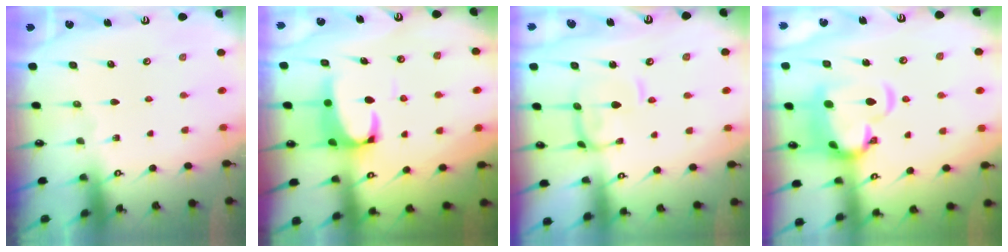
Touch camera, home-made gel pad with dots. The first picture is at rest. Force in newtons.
{"total": 3.7, "press": 3.6, "slide": 1.0}
{"total": 2.6, "press": 2.5, "slide": 0.6}
{"total": 9.8, "press": 9.6, "slide": 2.0}